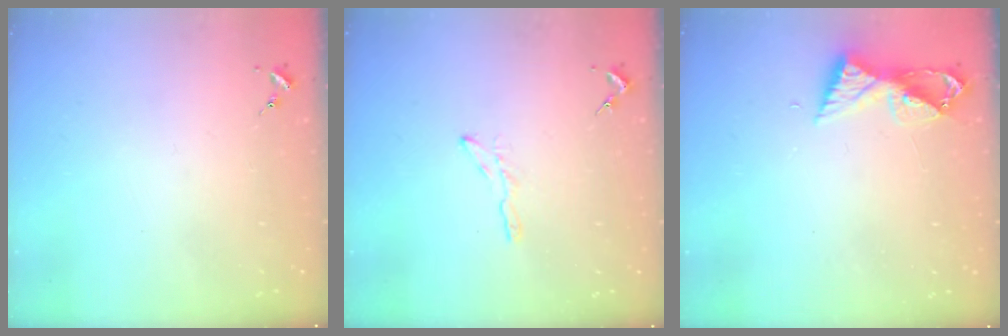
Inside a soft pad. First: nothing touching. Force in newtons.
{"total": 3.4, "press": 3.4, "slide": 0.3}
{"total": 8.3, "press": 8.2, "slide": 0.6}